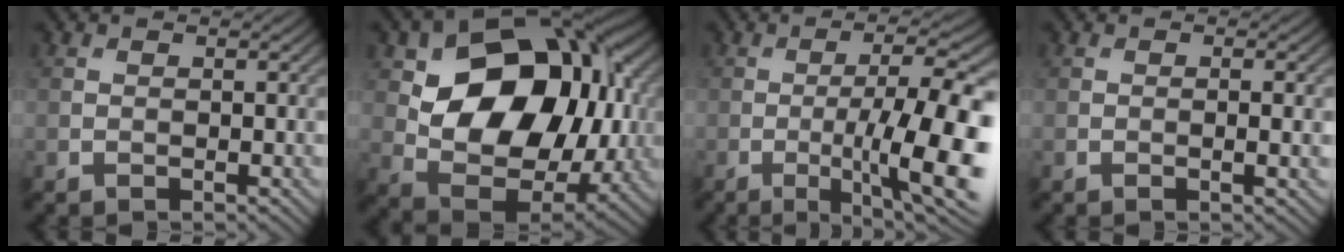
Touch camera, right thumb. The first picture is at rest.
{"total": 16.6, "force": [3.3, 11.6, 11.5], "torque": [-0.191, -0.010, 0.067]}
{"total": 13.9, "force": [-3.2, 3.6, 13.0], "torque": [-0.174, -0.005, -0.046]}
{"total": 1.7, "force": [-0.2, 0.3, 1.7], "torque": [-0.031, -0.001, -0.002]}